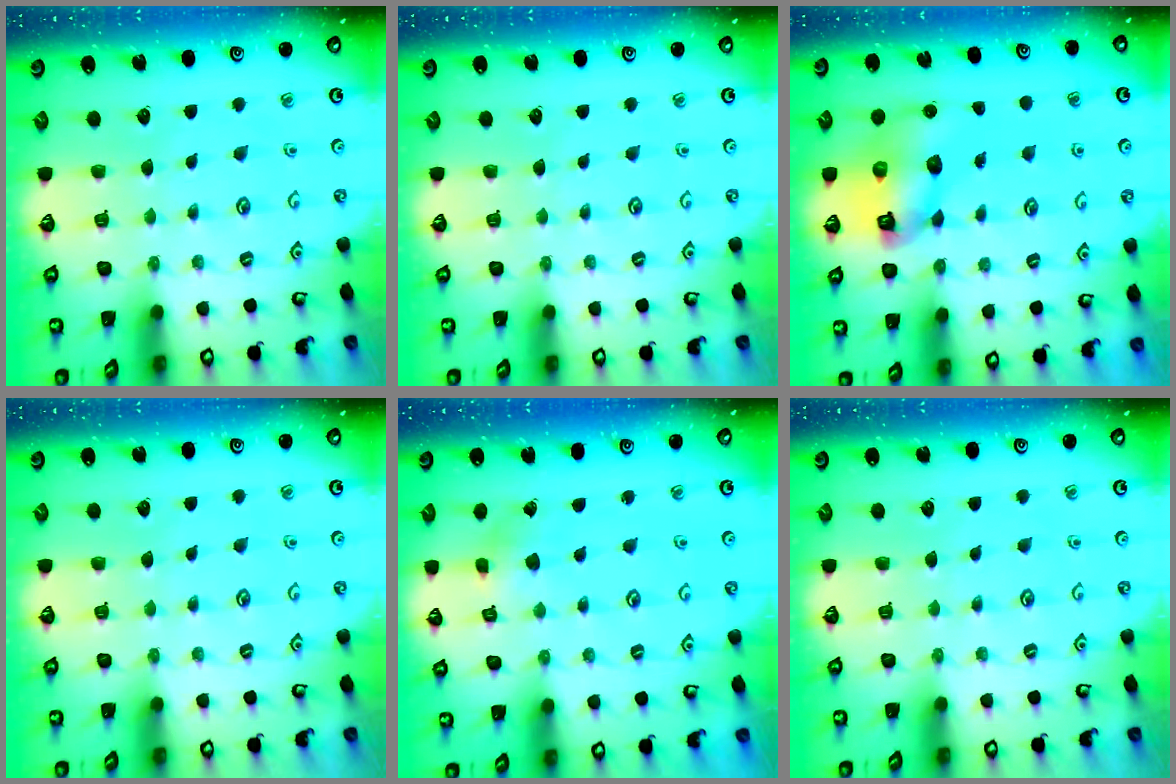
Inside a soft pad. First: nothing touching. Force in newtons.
{"total": 0.0}
{"total": 11.2, "press": 11.1, "slide": 1.7}
{"total": 0.0}
{"total": 2.3, "press": 2.3, "slide": 0.1}
{"total": 0.0}